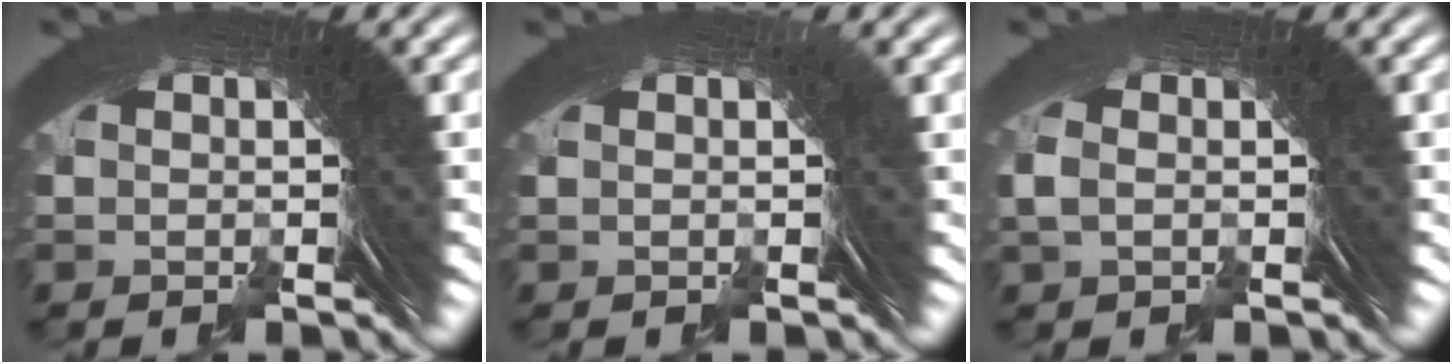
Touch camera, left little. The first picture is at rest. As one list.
[{"total": 0.6, "force": [0.3, -0.3, 0.4], "torque": [0.000, 0.008, 0.002]}, {"total": 0.6, "force": [-0.6, -0.1, 0.2], "torque": [-0.011, -0.009, -0.004]}]